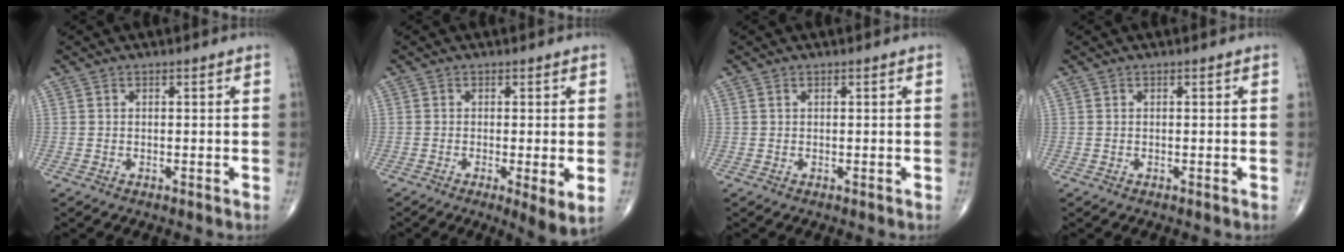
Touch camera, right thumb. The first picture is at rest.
{"total": 4.9, "force": [-1.1, 0.9, 4.7], "torque": [-0.084, -0.019, -0.022]}
{"total": 0.0}
{"total": 0.0}